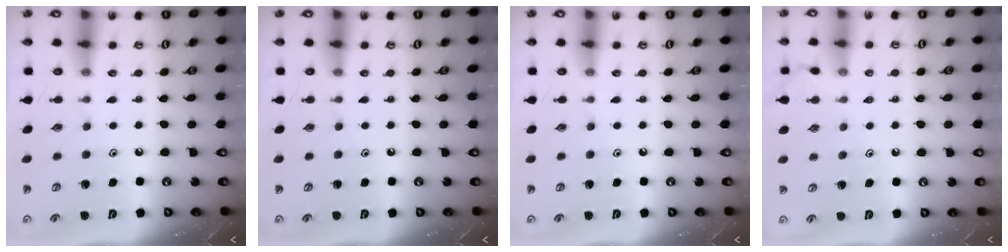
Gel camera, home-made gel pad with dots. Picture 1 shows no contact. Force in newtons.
{"total": 0.0}
{"total": 0.0}
{"total": 2.4, "press": 2.4, "slide": 0.3}